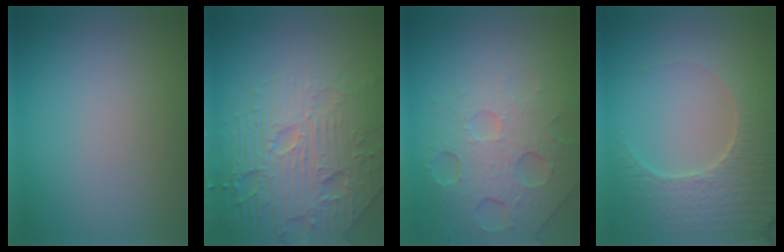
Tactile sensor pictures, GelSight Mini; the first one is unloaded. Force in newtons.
{"total": 8.7, "press": 6.2, "slide": 6.1}
{"total": 7.5, "press": 5.2, "slide": 5.4}
{"total": 4.5, "press": 4.4, "slide": 0.8}